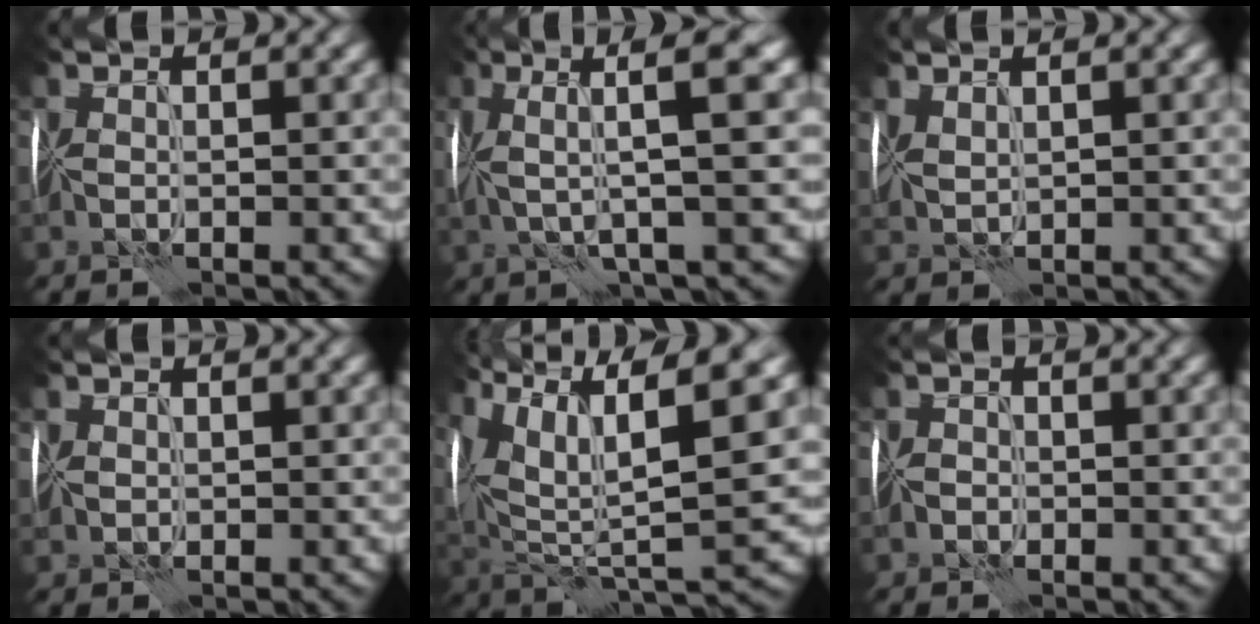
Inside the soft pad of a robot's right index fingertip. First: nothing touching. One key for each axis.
{"total": 6.4, "fx": 2.0, "fy": 0.8, "fz": 6.1, "tx": -0.108, "ty": 0.017, "tz": 0.031}
{"total": 1.8, "fx": 1.3, "fy": 0.7, "fz": 1.0, "tx": -0.028, "ty": 0.007, "tz": 0.030}
{"total": 1.0, "fx": 0.5, "fy": 0.9, "fz": 0.1, "tx": -0.003, "ty": 0.004, "tz": 0.009}
{"total": 13.9, "fx": 6.7, "fy": 4.2, "fz": 11.5, "tx": -0.229, "ty": 0.022, "tz": 0.130}
{"total": 0.8, "fx": -0.3, "fy": 0.8, "fz": 0.1, "tx": 0.008, "ty": 0.007, "tz": -0.008}